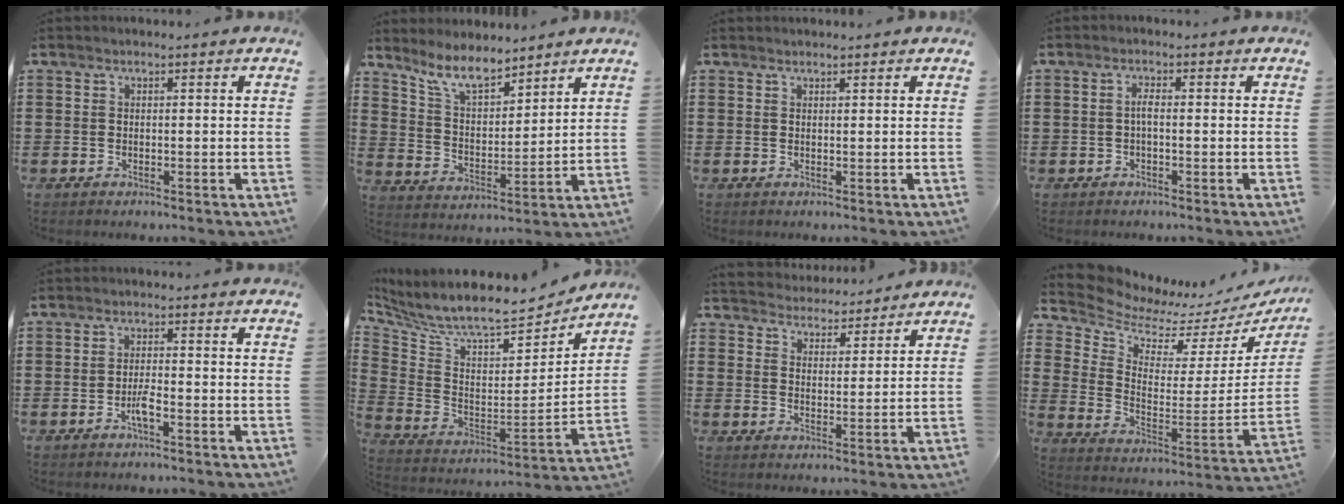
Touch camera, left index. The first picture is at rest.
{"total": 8.8, "force": [7.6, 2.4, 3.8], "torque": [-0.102, -0.030, 0.141]}
{"total": 0.8, "force": [0.7, 0.3, -0.1], "torque": [0.000, 0.001, 0.015]}
{"total": 1.8, "force": [-0.3, 0.7, 1.7], "torque": [-0.033, 0.004, -0.006]}
{"total": 2.9, "force": [-1.2, 0.6, 2.6], "torque": [-0.054, 0.000, -0.024]}
{"total": 9.0, "force": [8.1, 1.4, 3.8], "torque": [-0.113, -0.062, 0.137]}
{"total": 3.9, "force": [3.9, 0.4, -0.5], "torque": [-0.011, -0.026, 0.067]}
{"total": 5.2, "force": [4.8, 1.7, 1.1], "torque": [-0.056, -0.055, 0.078]}